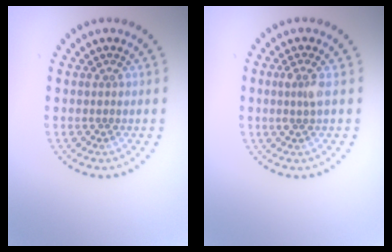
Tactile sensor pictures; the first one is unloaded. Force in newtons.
{"total": 1.6, "press": 1.3, "slide": 0.8}